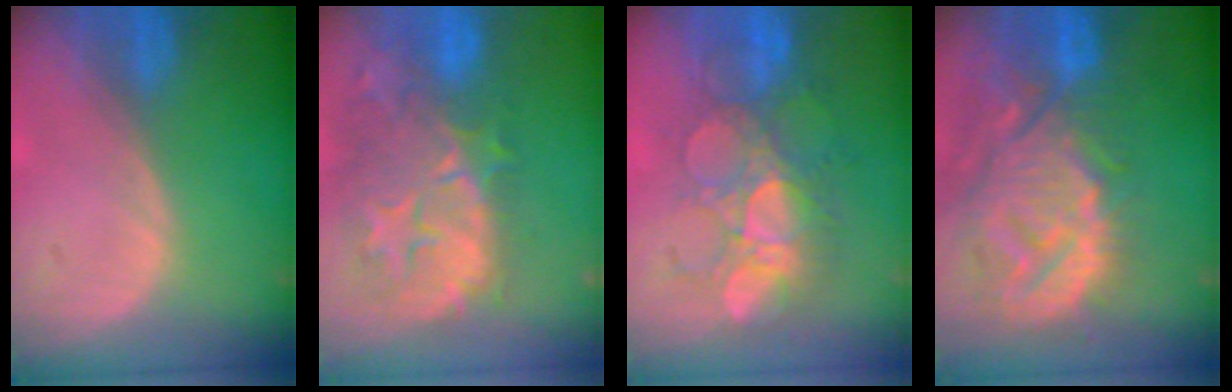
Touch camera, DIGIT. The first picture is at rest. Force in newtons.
{"total": 12.4, "press": 11.2, "slide": 5.3}
{"total": 9.1, "press": 8.9, "slide": 1.9}
{"total": 14.3, "press": 12.3, "slide": 7.4}